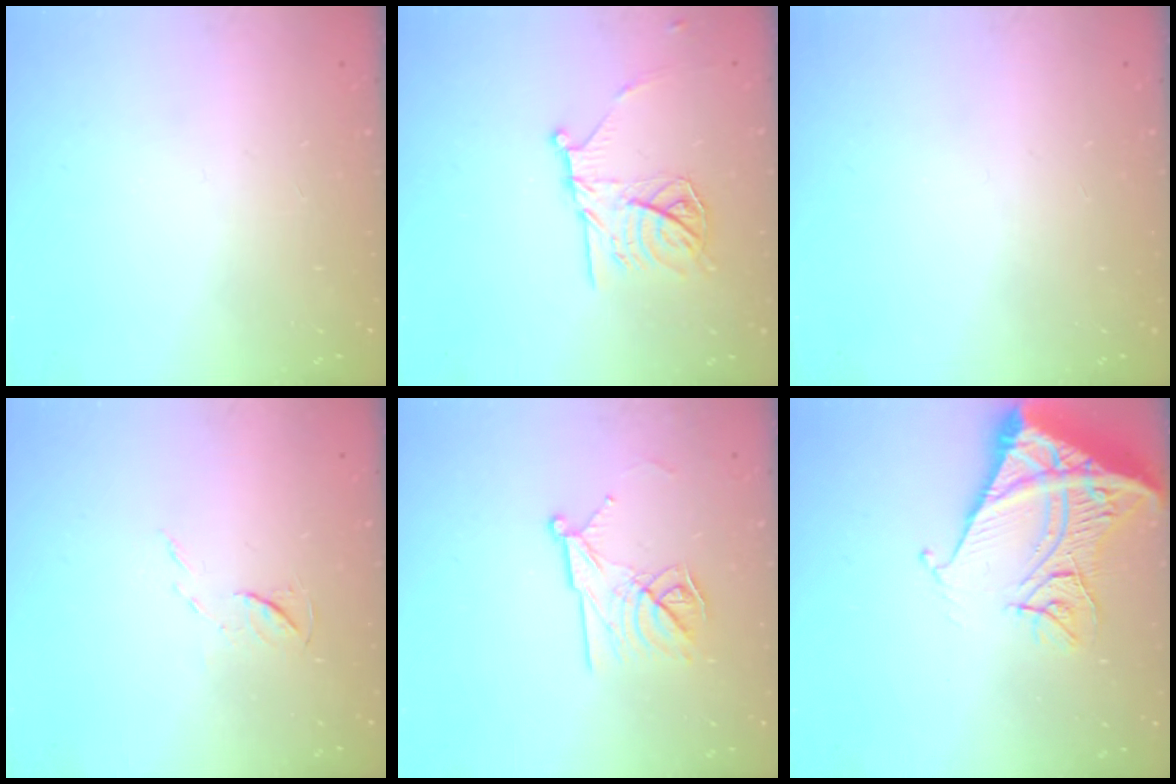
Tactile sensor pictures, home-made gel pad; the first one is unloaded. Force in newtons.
{"total": 14.9, "press": 14.9, "slide": 0.4}
{"total": 0.0}
{"total": 5.2, "press": 5.1, "slide": 0.8}
{"total": 12.0, "press": 12.0, "slide": 0.1}
{"total": 16.2, "press": 16.1, "slide": 2.1}